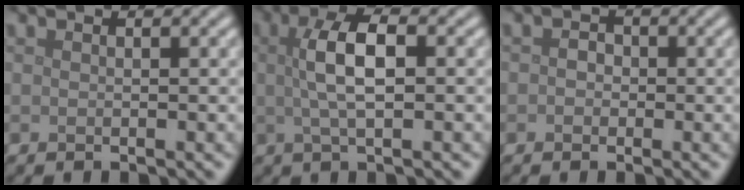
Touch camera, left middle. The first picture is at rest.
{"total": 4.5, "force": [0.7, 1.4, 4.2], "torque": [-0.081, 0.011, 0.009]}
{"total": 1.1, "force": [-0.1, 1.0, 0.4], "torque": [-0.002, -0.003, -0.008]}